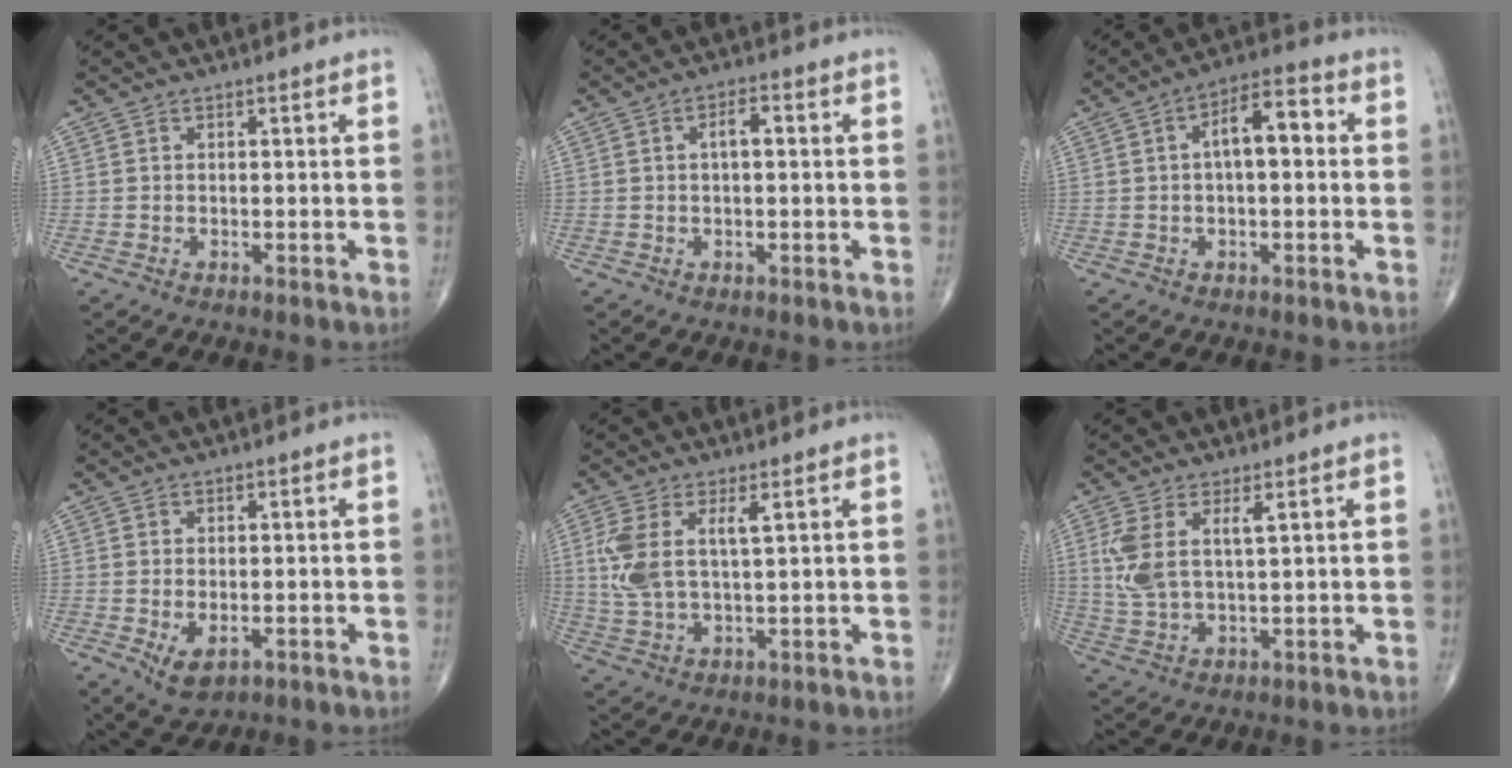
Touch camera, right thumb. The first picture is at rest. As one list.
[{"total": 3.1, "force": [0.4, 1.3, 2.8], "torque": [-0.044, 0.010, 0.003]}, {"total": 8.7, "force": [1.1, 3.8, 7.7], "torque": [-0.112, 0.030, 0.006]}, {"total": 4.4, "force": [-1.3, 2.4, 3.4], "torque": [-0.057, -0.009, -0.011]}, {"total": 8.3, "force": [2.3, 3.4, 7.2], "torque": [-0.168, -0.004, 0.053]}, {"total": 7.2, "force": [2.3, 2.8, 6.3], "torque": [-0.146, -0.007, 0.054]}]